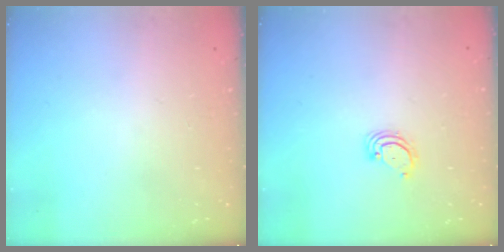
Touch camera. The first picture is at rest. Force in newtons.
{"total": 2.9, "press": 2.9, "slide": 0.3}